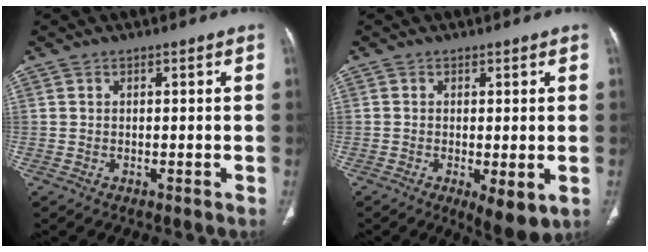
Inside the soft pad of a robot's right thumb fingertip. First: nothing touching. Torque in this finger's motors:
{"motor_torque": [-0.17, 0.44, -0.26, -0.16, 0.12]}